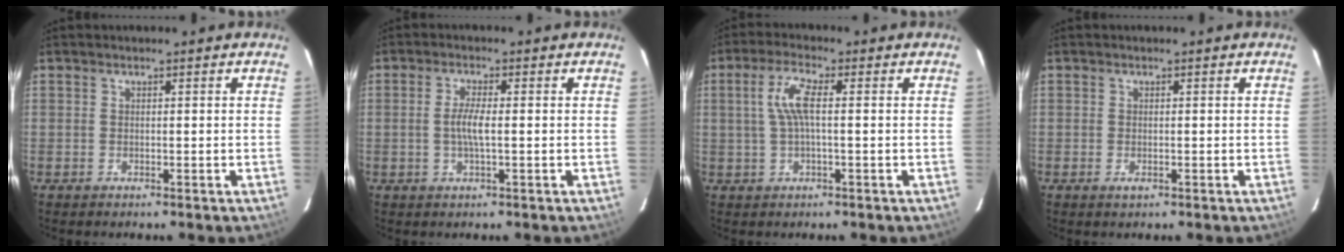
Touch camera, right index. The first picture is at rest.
{"total": 3.6, "force": [-0.4, 0.3, 3.6], "torque": [-0.071, 0.000, -0.007]}
{"total": 5.6, "force": [0.5, 1.0, 5.5], "torque": [-0.110, 0.007, 0.013]}
{"total": 1.1, "force": [-0.4, 0.6, 0.7], "torque": [-0.014, -0.003, -0.007]}